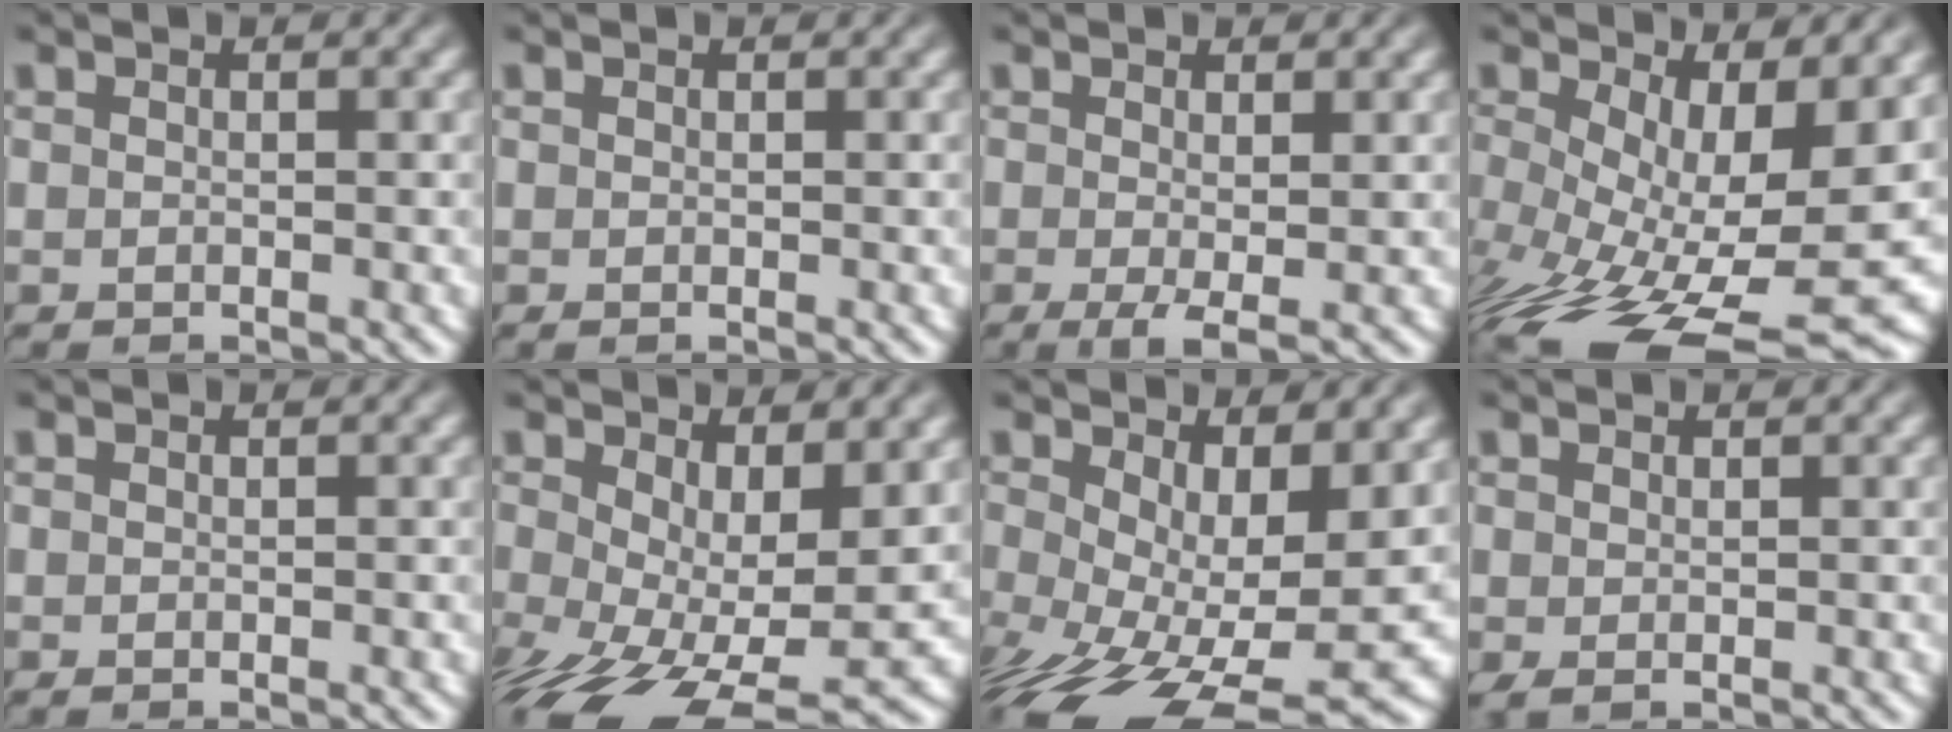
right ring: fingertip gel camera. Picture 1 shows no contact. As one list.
[{"total": 0.0}, {"total": 2.3, "force": [-1.1, 0.6, 2.0], "torque": [-0.042, -0.024, -0.007]}, {"total": 12.6, "force": [-5.0, 6.2, 9.8], "torque": [-0.178, -0.073, -0.038]}, {"total": 0.0}, {"total": 7.1, "force": [-3.1, 3.2, 5.5], "torque": [-0.114, -0.060, -0.019]}, {"total": 9.9, "force": [-4.3, 4.8, 7.4], "torque": [-0.146, -0.071, -0.030]}, {"total": 0.7, "force": [0.3, -0.3, 0.6], "torque": [-0.011, -0.008, 0.014]}]